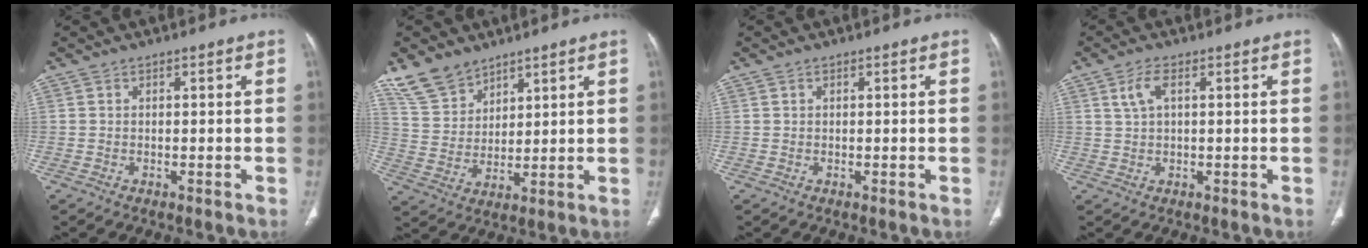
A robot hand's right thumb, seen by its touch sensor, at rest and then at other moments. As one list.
[{"total": 8.6, "force": [6.7, 4.9, 2.3], "torque": [-0.029, -0.031, 0.145]}, {"total": 0.0}, {"total": 3.4, "force": [1.2, 1.5, 2.8], "torque": [-0.065, 0.010, 0.028]}]